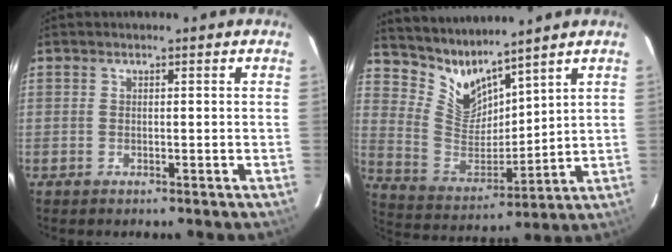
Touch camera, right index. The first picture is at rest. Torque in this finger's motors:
{"motor_torque": [-0.10, 0.12, 0.00, 0.00]}